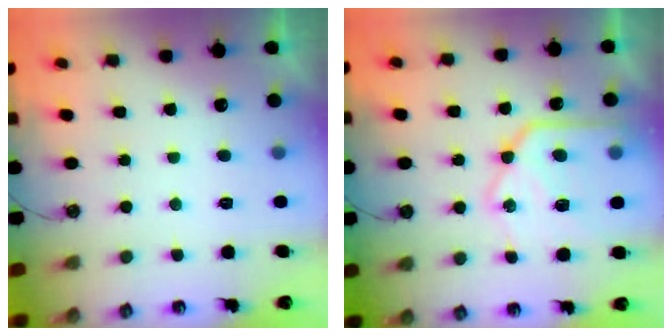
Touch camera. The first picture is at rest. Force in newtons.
{"total": 19.1, "press": 19.1, "slide": 1.6}